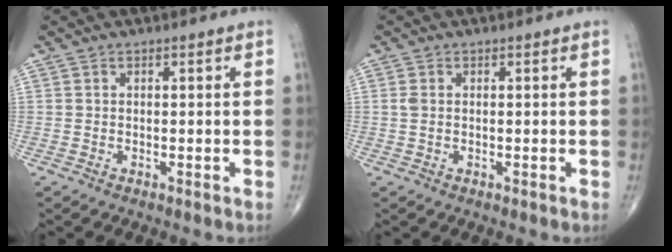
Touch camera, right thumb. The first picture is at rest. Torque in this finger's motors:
{"motor_torque": [0.05, -0.15, 0.23, 0.09, 0.04]}